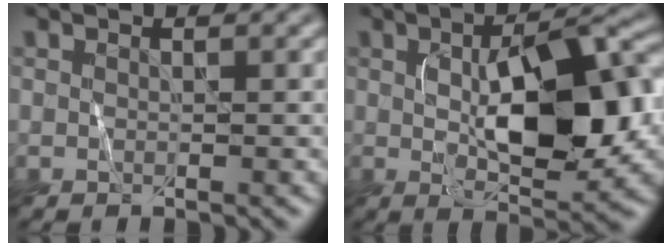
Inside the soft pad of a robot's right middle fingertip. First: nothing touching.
{"total": 10.0, "force": [0.4, 4.1, 9.1], "torque": [-0.135, 0.011, 0.013]}